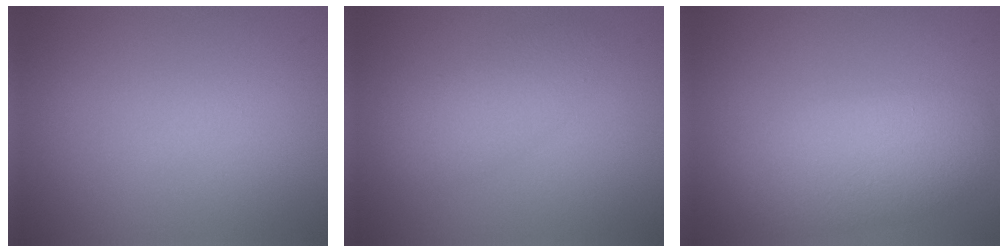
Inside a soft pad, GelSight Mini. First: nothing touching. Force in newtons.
{"total": 2.8, "press": 2.8, "slide": 0.1}
{"total": 6.3, "press": 6.3, "slide": 0.4}